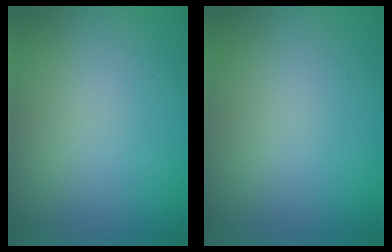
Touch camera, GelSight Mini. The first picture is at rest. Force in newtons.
{"total": 0.0}